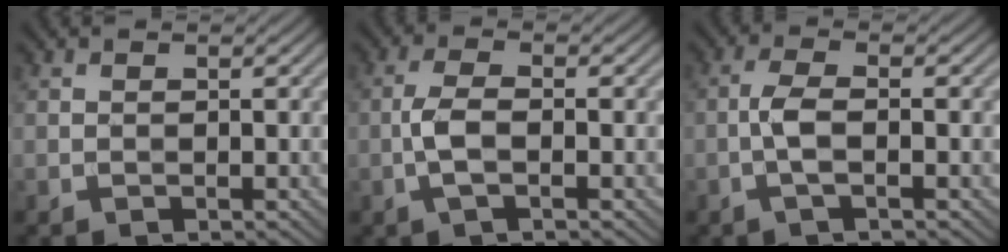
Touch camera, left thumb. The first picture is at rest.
{"total": 3.7, "force": [-1.0, 1.1, 3.4], "torque": [-0.079, 0.003, -0.028]}
{"total": 3.2, "force": [-0.9, 0.7, 3.0], "torque": [-0.068, 0.007, -0.028]}